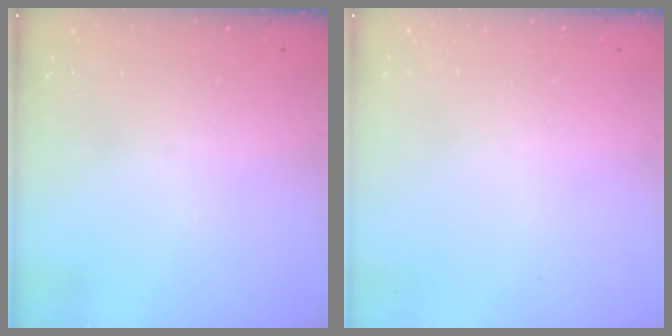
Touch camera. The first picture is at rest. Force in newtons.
{"total": 0.0}